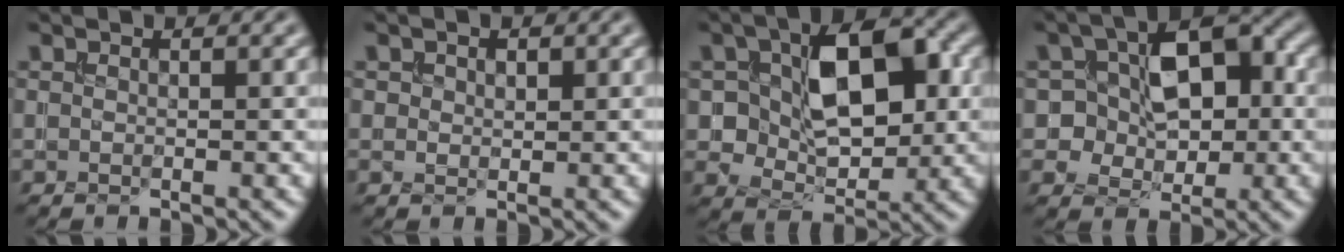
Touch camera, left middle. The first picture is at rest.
{"total": 1.3, "force": [0.7, 1.0, 0.5], "torque": [-0.005, -0.001, 0.008]}
{"total": 8.9, "force": [1.2, 5.5, 6.9], "torque": [-0.100, 0.004, 0.017]}
{"total": 7.5, "force": [0.2, 5.3, 5.3], "torque": [-0.066, 0.018, -0.009]}